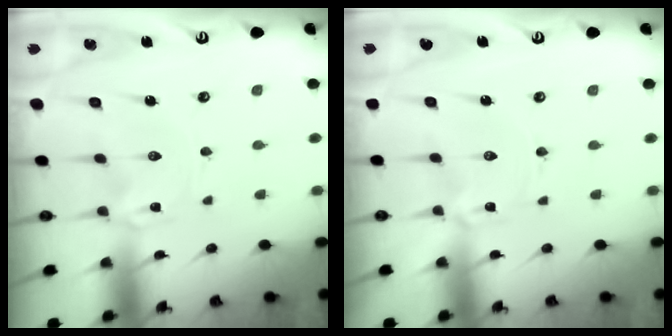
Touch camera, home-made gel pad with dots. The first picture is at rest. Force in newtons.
{"total": 0.8, "press": 0.8, "slide": 0.2}